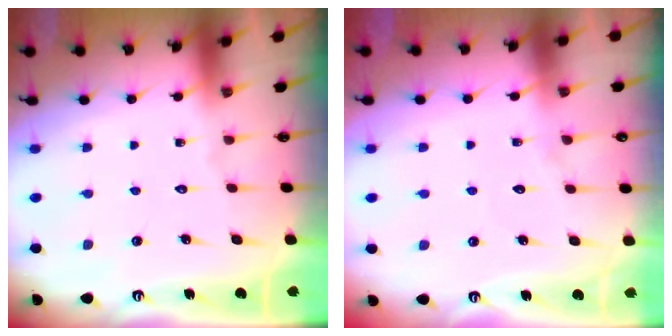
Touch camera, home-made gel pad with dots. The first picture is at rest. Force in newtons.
{"total": 4.4, "press": 4.4, "slide": 0.4}